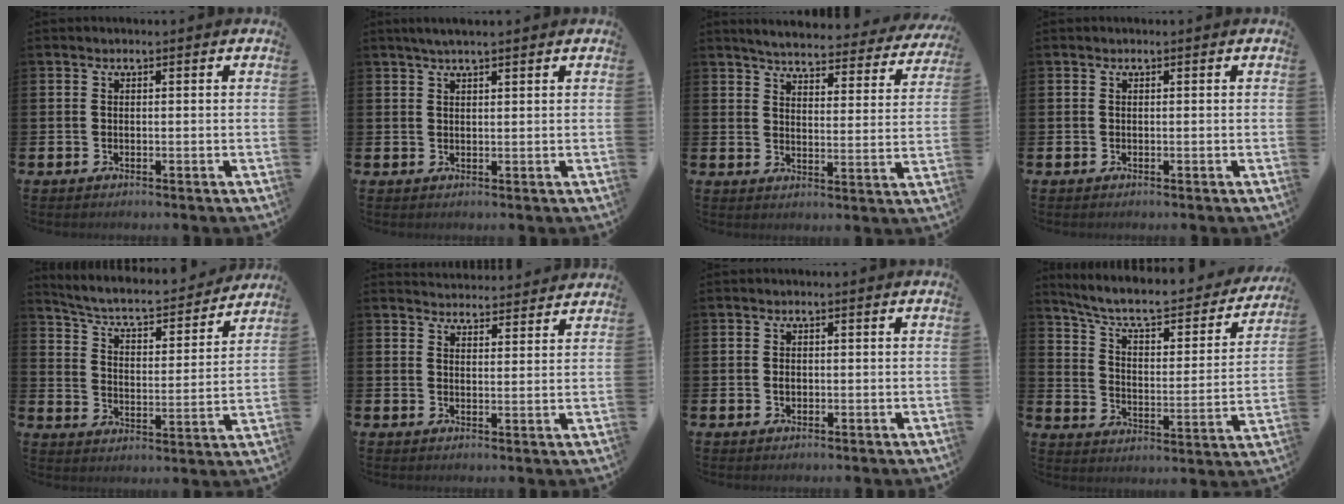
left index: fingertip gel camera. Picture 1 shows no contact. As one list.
[{"total": 2.4, "force": [2.0, 0.3, 1.4], "torque": [-0.023, 0.001, 0.034]}, {"total": 4.6, "force": [4.5, 0.4, 1.1], "torque": [-0.034, -0.038, 0.070]}, {"total": 0.0}, {"total": 5.8, "force": [5.3, 1.1, 2.1], "torque": [-0.067, -0.045, 0.083]}, {"total": 4.0, "force": [3.9, 0.5, -0.2], "torque": [0.006, -0.029, 0.070]}, {"total": 1.0, "force": [0.1, 0.8, 0.6], "torque": [0.001, 0.000, -0.003]}, {"total": 7.9, "force": [6.8, 2.2, 3.3], "torque": [-0.087, -0.049, 0.109]}]